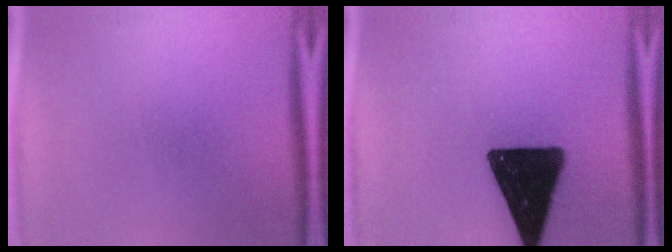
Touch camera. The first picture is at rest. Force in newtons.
{"total": 18.7}